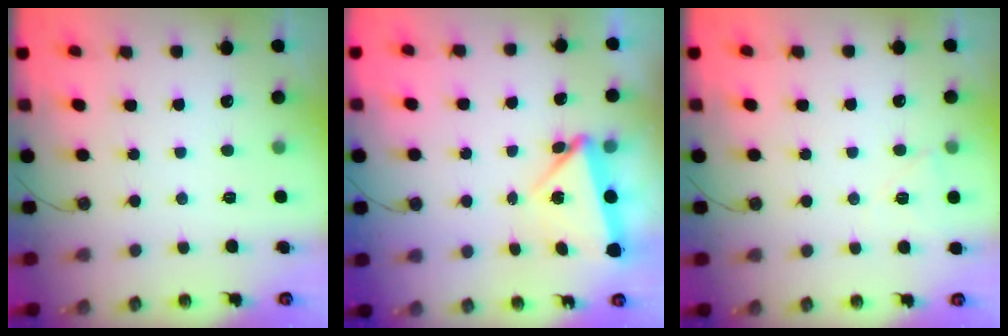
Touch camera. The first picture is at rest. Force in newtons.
{"total": 10.9, "press": 5.3, "slide": 9.5}
{"total": 8.8, "press": 5.7, "slide": 6.7}